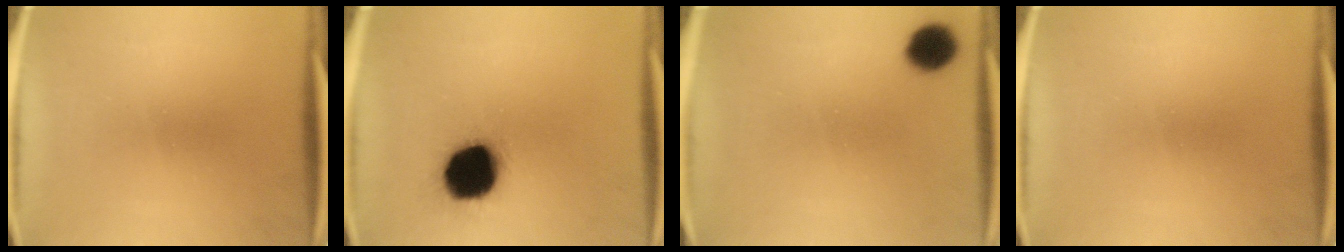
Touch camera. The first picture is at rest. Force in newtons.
{"total": 18.9}
{"total": 6.8}
{"total": 0.0}